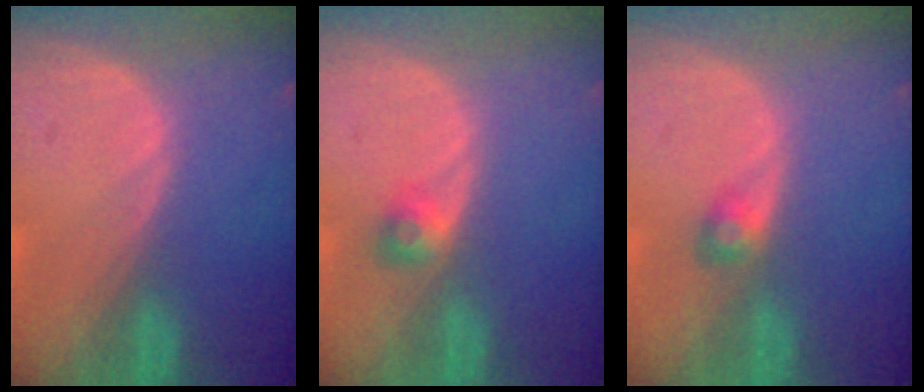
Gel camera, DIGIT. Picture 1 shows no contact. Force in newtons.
{"total": 2.5, "press": 2.2, "slide": 1.2}
{"total": 2.1, "press": 2.1, "slide": 0.2}